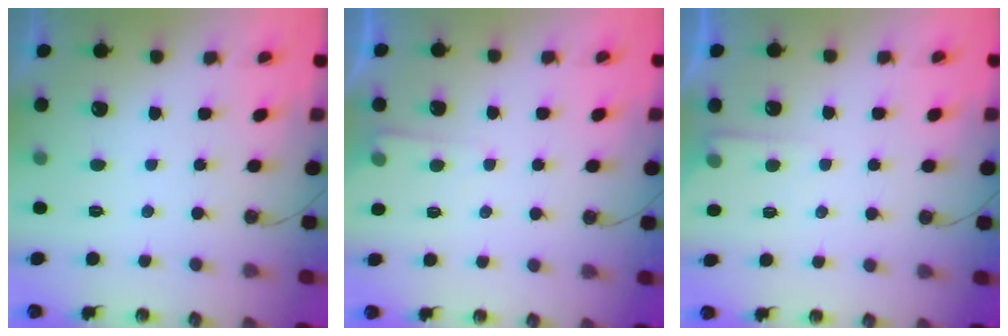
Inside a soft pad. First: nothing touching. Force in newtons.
{"total": 4.1, "press": 4.0, "slide": 0.6}
{"total": 4.1, "press": 4.0, "slide": 0.6}